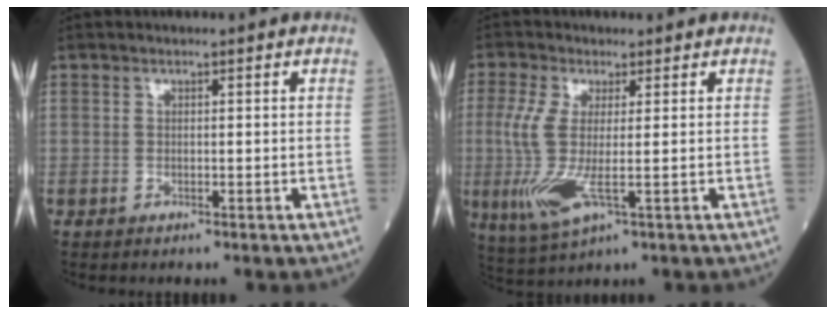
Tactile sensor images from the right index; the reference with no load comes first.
{"total": 8.1, "force": [-1.1, 1.7, 7.9], "torque": [-0.189, -0.022, -0.021]}